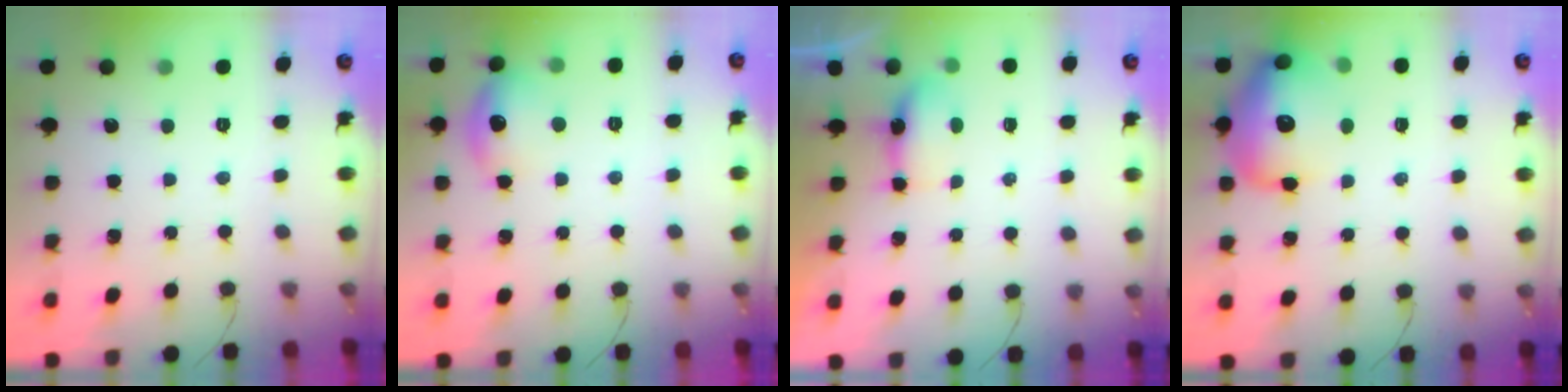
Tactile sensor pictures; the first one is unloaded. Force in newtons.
{"total": 10.2, "press": 10.2, "slide": 1.1}
{"total": 6.0, "press": 5.1, "slide": 3.2}
{"total": 18.0, "press": 17.8, "slide": 2.6}